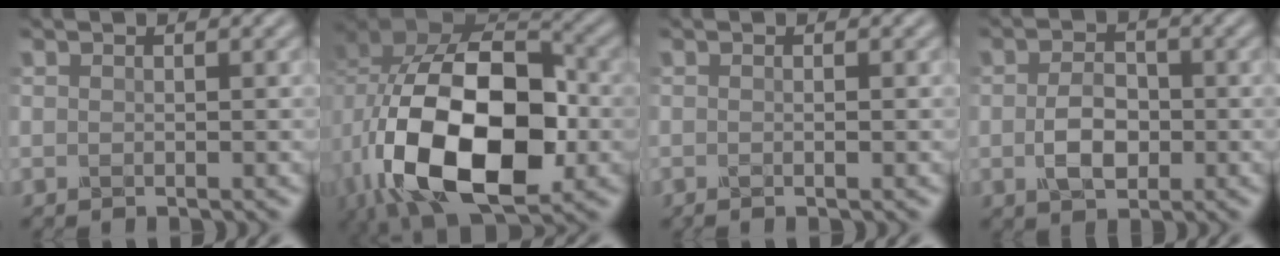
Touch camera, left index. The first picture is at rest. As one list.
[{"total": 17.0, "force": [-3.6, 10.5, 12.9], "torque": [-0.235, -0.014, -0.056]}, {"total": 1.0, "force": [-0.2, 0.3, 0.9], "torque": [0.000, 0.004, -0.010]}, {"total": 3.2, "force": [-0.4, 2.1, 2.4], "torque": [-0.051, 0.005, -0.012]}]